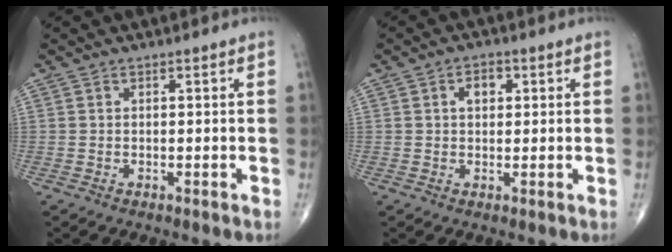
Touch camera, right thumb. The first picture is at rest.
{"total": 3.2, "force": [1.0, 2.1, 2.2], "torque": [-0.024, 0.003, 0.012]}